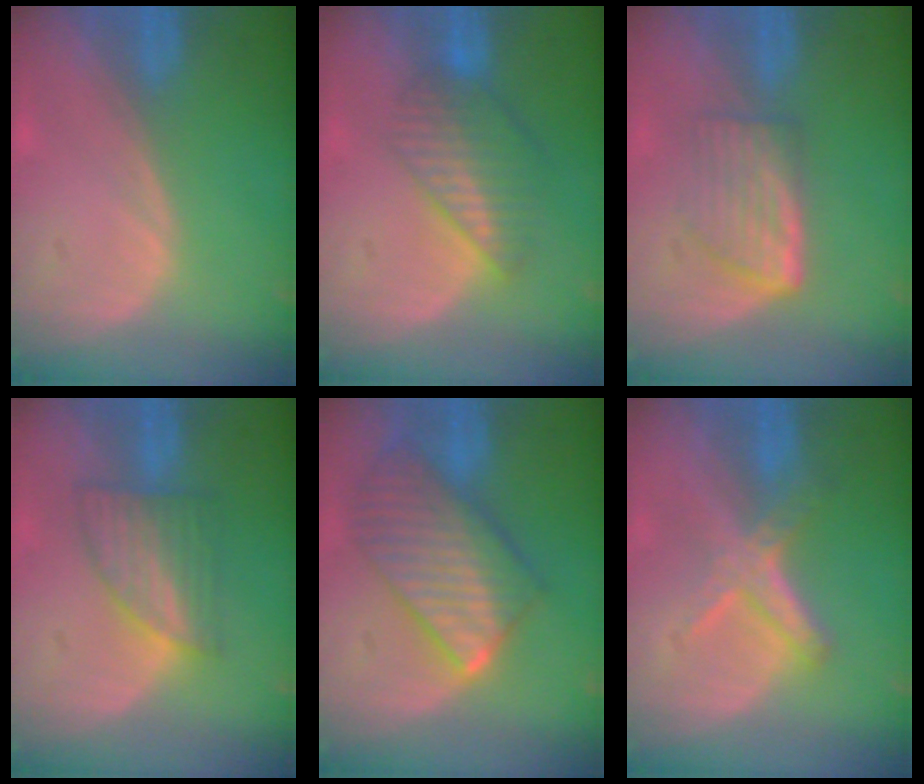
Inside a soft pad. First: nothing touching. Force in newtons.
{"total": 7.0, "press": 6.0, "slide": 3.5}
{"total": 6.0, "press": 5.4, "slide": 2.7}
{"total": 5.9, "press": 5.9, "slide": 0.4}
{"total": 10.2, "press": 10.2, "slide": 0.8}
{"total": 5.8, "press": 5.4, "slide": 1.9}